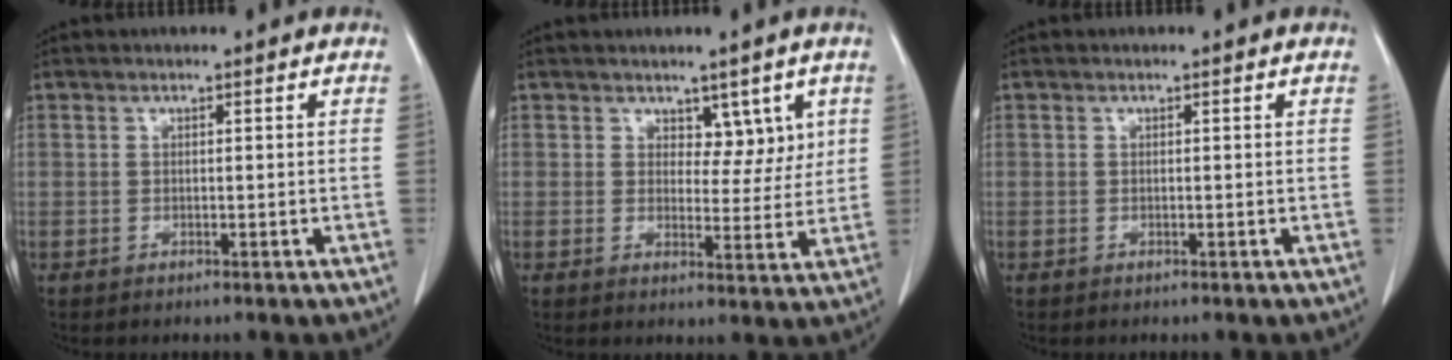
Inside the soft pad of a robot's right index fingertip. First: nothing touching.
{"total": 4.6, "force": [2.5, 2.7, 2.7], "torque": [-0.021, -0.002, 0.035]}
{"total": 0.0}